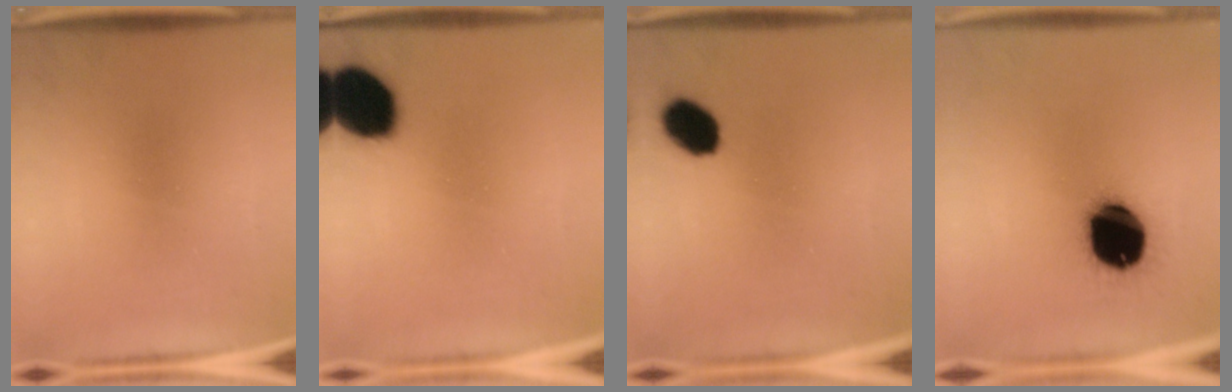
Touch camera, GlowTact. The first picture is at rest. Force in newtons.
{"total": 16.3}
{"total": 8.4}
{"total": 20.2}